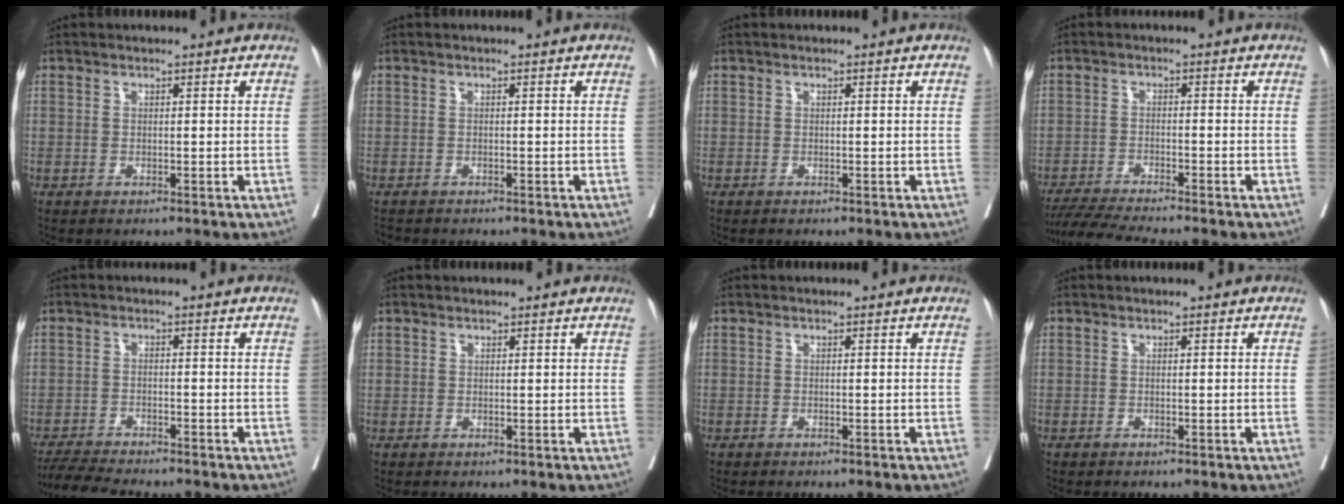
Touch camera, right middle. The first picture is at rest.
{"total": 1.9, "force": [-1.8, 0.4, 0.5], "torque": [-0.016, -0.007, -0.028]}
{"total": 0.0}
{"total": 7.7, "force": [-6.9, -1.3, 3.1], "torque": [-0.049, -0.022, -0.119]}
{"total": 7.1, "force": [-6.5, -0.1, 2.7], "torque": [-0.044, -0.017, -0.108]}
{"total": 0.9, "force": [0.4, 0.7, -0.1], "torque": [0.008, 0.003, 0.005]}
{"total": 0.5, "force": [-0.4, -0.1, 0.3], "torque": [-0.005, 0.001, -0.006]}
{"total": 0.0}